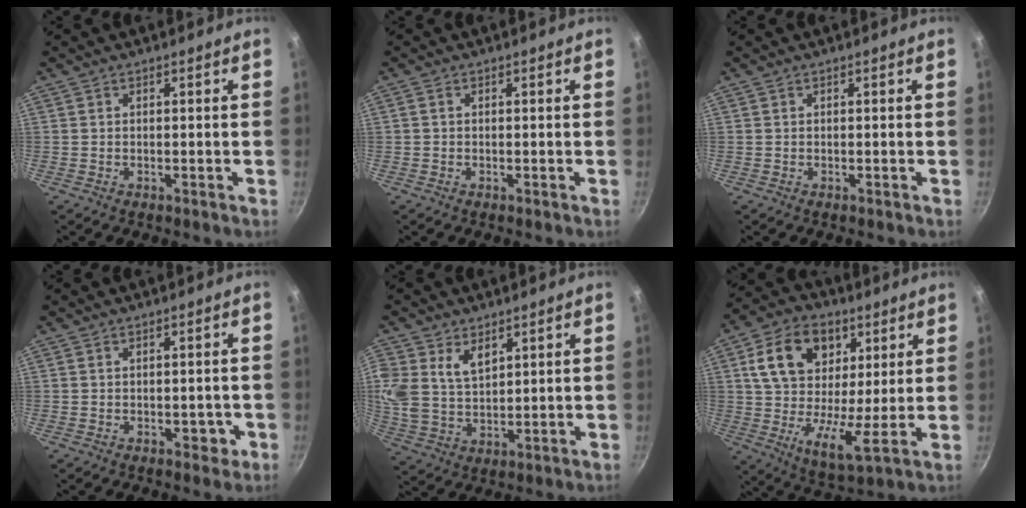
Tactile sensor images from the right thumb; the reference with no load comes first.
{"total": 0.5, "force": [0.0, 0.4, 0.3], "torque": [-0.006, 0.004, 0.000]}
{"total": 0.0}
{"total": 2.5, "force": [-0.8, 1.7, 1.7], "torque": [0.004, 0.009, -0.007]}
{"total": 11.5, "force": [5.1, 7.9, 6.7], "torque": [-0.149, -0.009, 0.108]}
{"total": 17.7, "force": [6.3, 11.0, 12.2], "torque": [-0.194, -0.021, 0.097]}